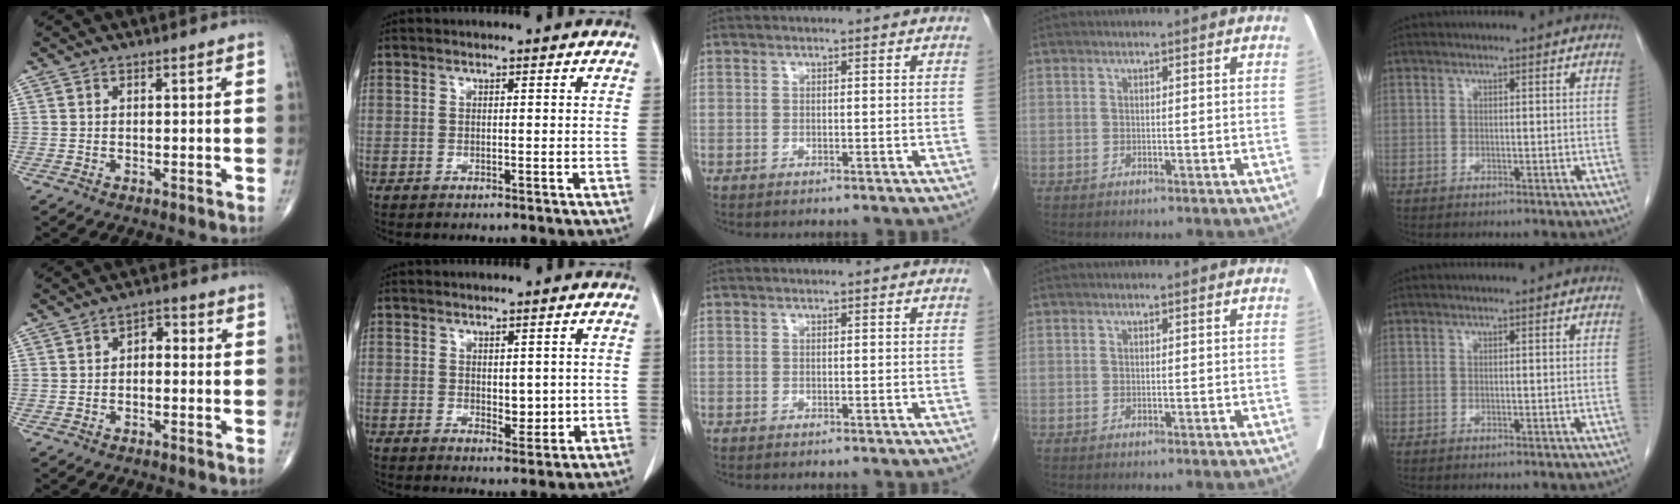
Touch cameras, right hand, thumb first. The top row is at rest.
{"thumb": {"total": 3.4, "force": [-0.1, 2.2, 2.6], "torque": [-0.022, 0.016, -0.013]}, "index": {"total": 3.1, "force": [0.2, 1.8, 2.5], "torque": [-0.029, -0.005, 0.012]}}